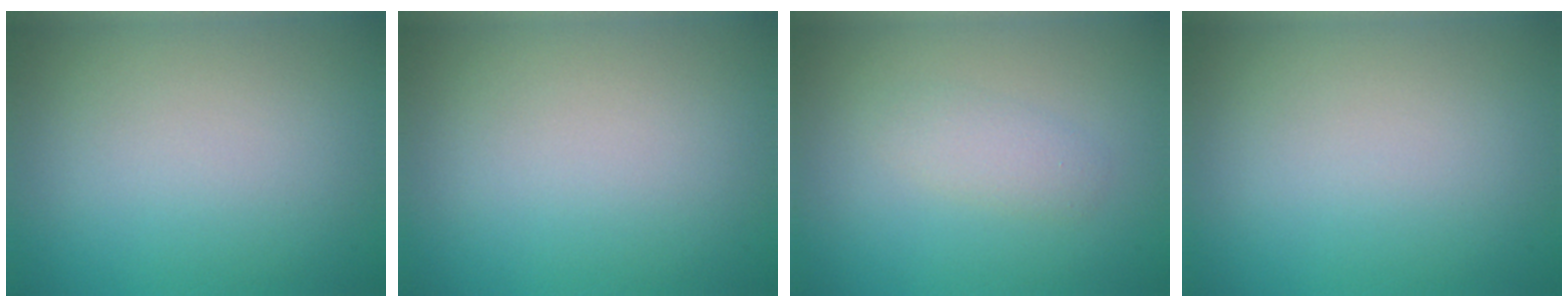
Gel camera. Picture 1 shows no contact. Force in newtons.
{"total": 0.0}
{"total": 2.4, "press": 2.4, "slide": 0.2}
{"total": 0.0}